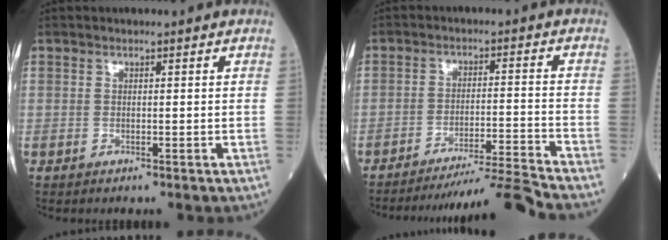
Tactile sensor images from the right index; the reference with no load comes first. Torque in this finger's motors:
{"motor_torque": [-0.19, -0.68, 0.47, 0.10]}